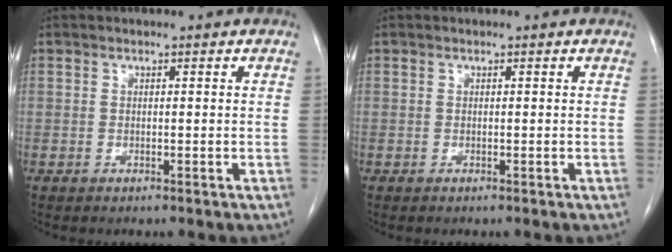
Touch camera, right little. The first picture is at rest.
{"total": 0.0}